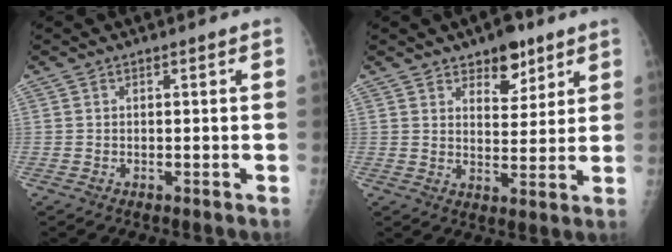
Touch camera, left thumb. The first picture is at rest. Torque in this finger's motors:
{"motor_torque": [0.32, 0.40, 0.04, 0.04, 0.03]}